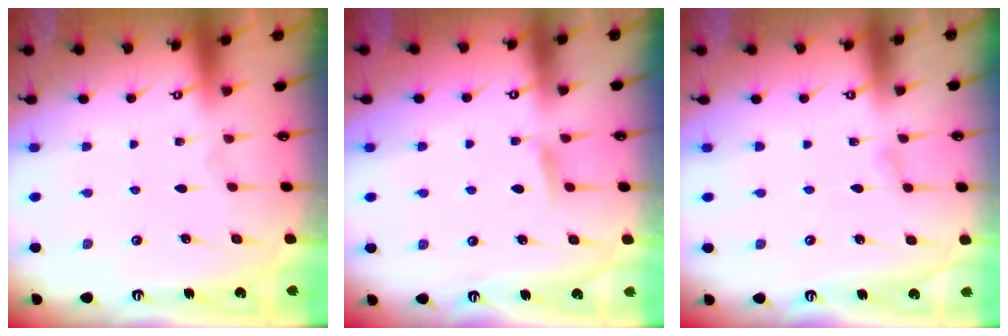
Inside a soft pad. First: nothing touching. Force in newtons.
{"total": 4.9, "press": 4.9, "slide": 0.6}
{"total": 2.8, "press": 2.8, "slide": 0.2}